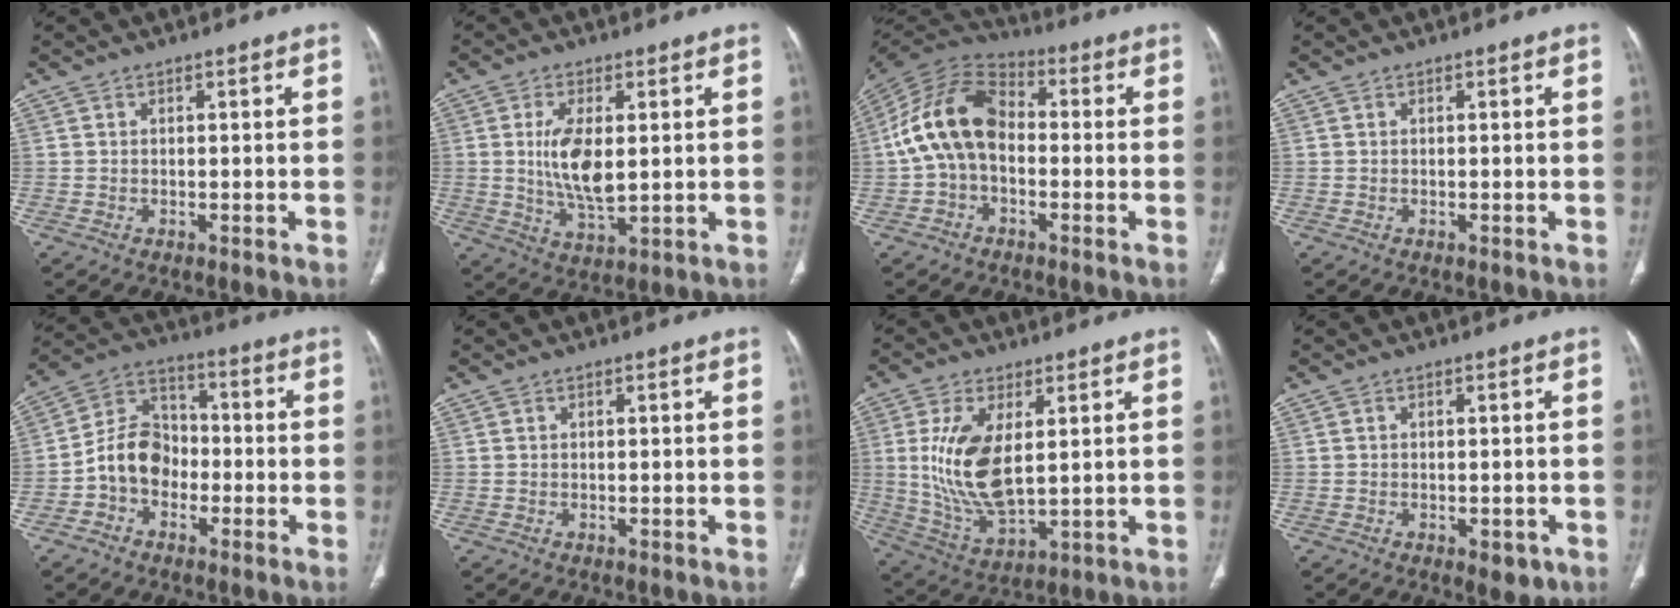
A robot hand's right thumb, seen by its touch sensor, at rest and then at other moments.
{"total": 9.4, "force": [1.0, 4.2, 8.4], "torque": [-0.161, -0.018, 0.027]}
{"total": 14.4, "force": [-0.8, 9.6, 10.7], "torque": [-0.196, 0.039, -0.026]}
{"total": 0.0}
{"total": 10.1, "force": [-2.7, 8.0, 5.6], "torque": [-0.083, 0.043, -0.063]}
{"total": 0.0}
{"total": 14.1, "force": [2.4, 6.8, 12.1], "torque": [-0.243, -0.020, 0.062]}
{"total": 2.7, "force": [-1.0, 1.5, 2.0], "torque": [-0.015, -0.001, -0.007]}